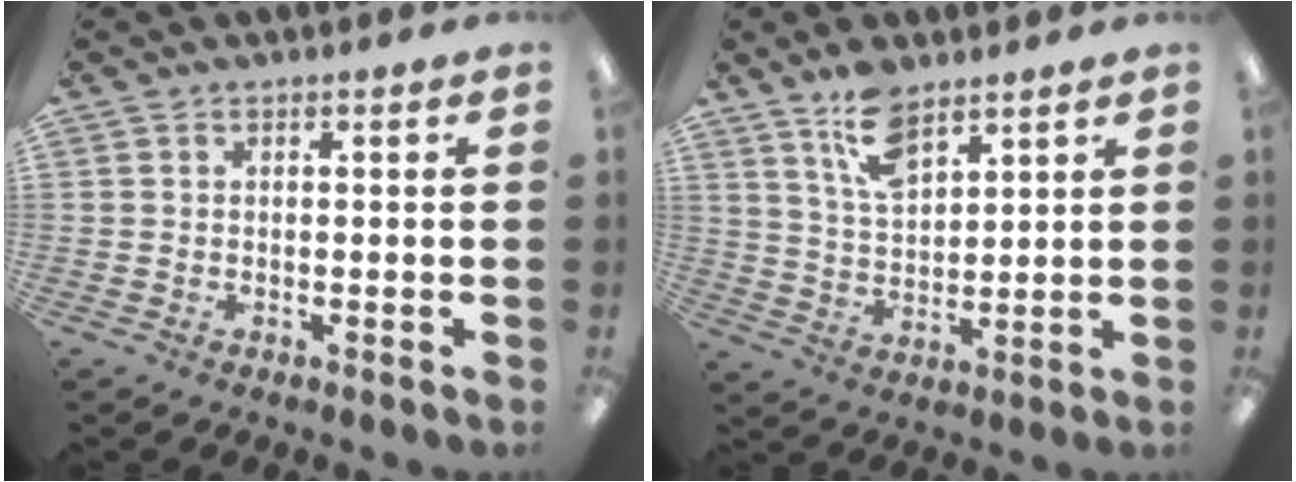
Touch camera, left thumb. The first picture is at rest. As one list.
[{"total": 10.1, "force": [7.1, 4.6, 5.5], "torque": [-0.103, -0.028, 0.129]}]